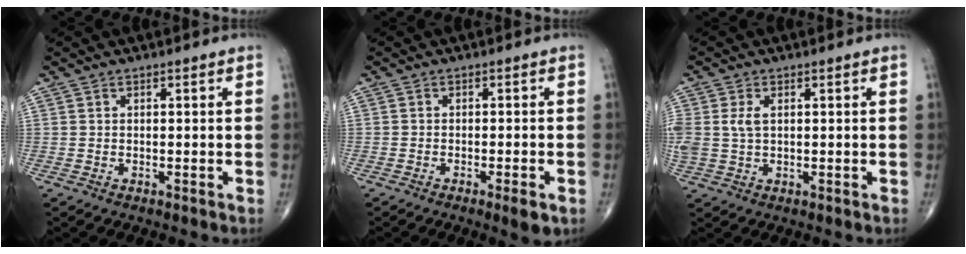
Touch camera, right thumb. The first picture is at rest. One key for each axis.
{"total": 3.3, "fx": -1.7, "fy": 0.6, "fz": 2.7, "tx": -0.036, "ty": -0.003, "tz": -0.027}
{"total": 4.5, "fx": 0.8, "fy": 2.8, "fz": 3.4, "tx": -0.089, "ty": 0.008, "tz": 0.020}